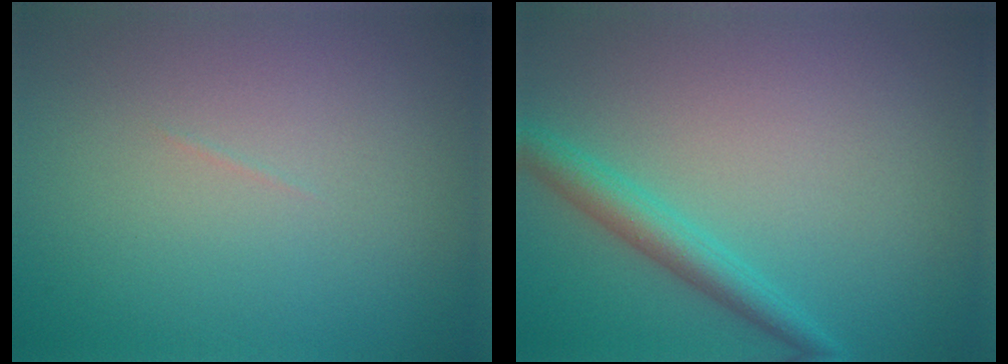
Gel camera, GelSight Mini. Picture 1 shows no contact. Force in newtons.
{"total": 2.8, "press": 2.8, "slide": 0.2}